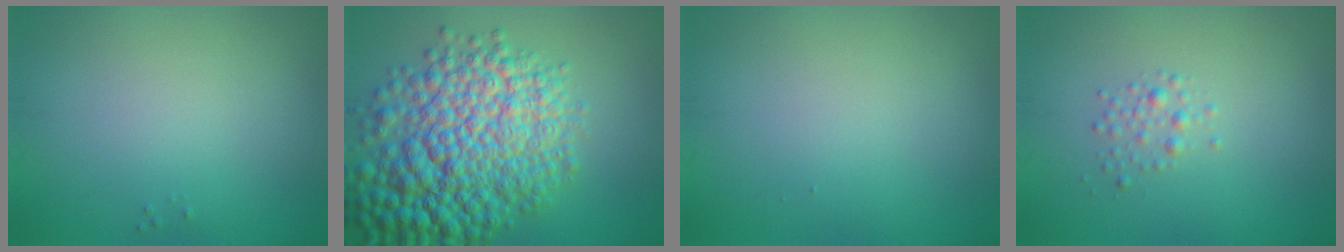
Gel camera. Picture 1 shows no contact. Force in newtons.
{"total": 11.6, "press": 11.6, "slide": 0.2}
{"total": 0.0}
{"total": 1.2, "press": 1.2, "slide": 0.1}